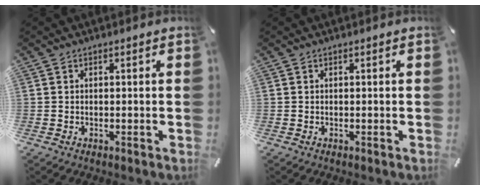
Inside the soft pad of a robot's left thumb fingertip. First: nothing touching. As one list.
[{"total": 0.0}]